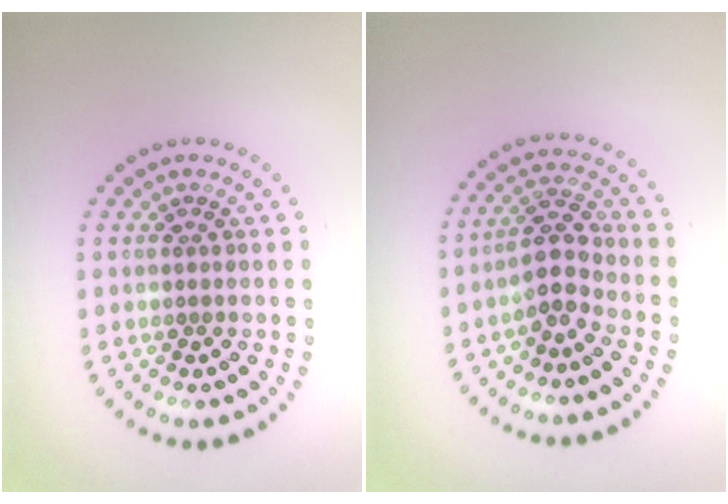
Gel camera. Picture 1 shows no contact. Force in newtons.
{"total": 3.0, "press": 2.6, "slide": 1.4}